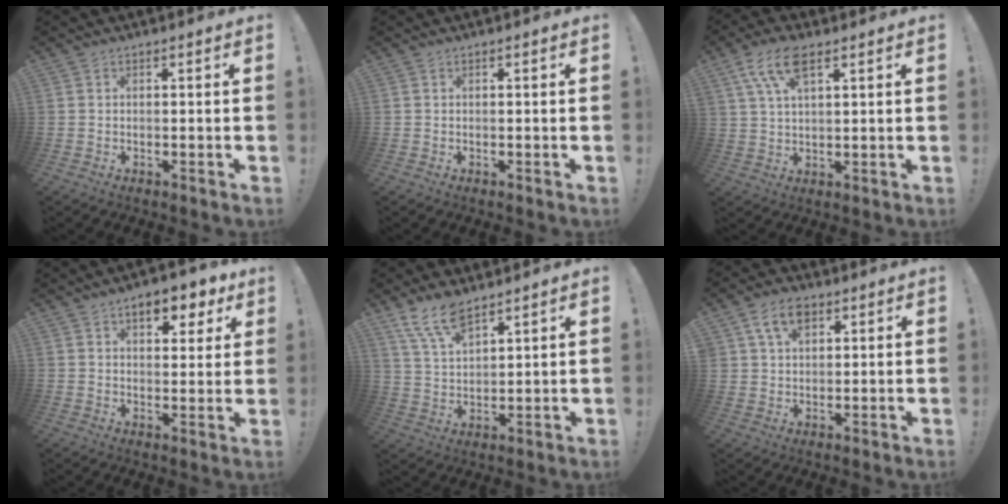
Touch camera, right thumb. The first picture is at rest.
{"total": 0.0}
{"total": 9.8, "force": [5.2, 4.1, 7.3], "torque": [-0.145, -0.004, 0.100]}
{"total": 8.7, "force": [4.9, 4.4, 5.6], "torque": [-0.062, -0.025, 0.081]}
{"total": 9.7, "force": [7.6, 3.5, 4.9], "torque": [-0.106, -0.038, 0.146]}
{"total": 8.5, "force": [4.5, 5.6, 4.6], "torque": [-0.079, -0.004, 0.086]}